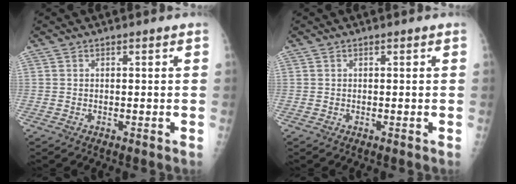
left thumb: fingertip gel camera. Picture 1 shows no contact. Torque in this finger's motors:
{"motor_torque": [0.01, 0.01, -0.07, -0.07, 0.00]}